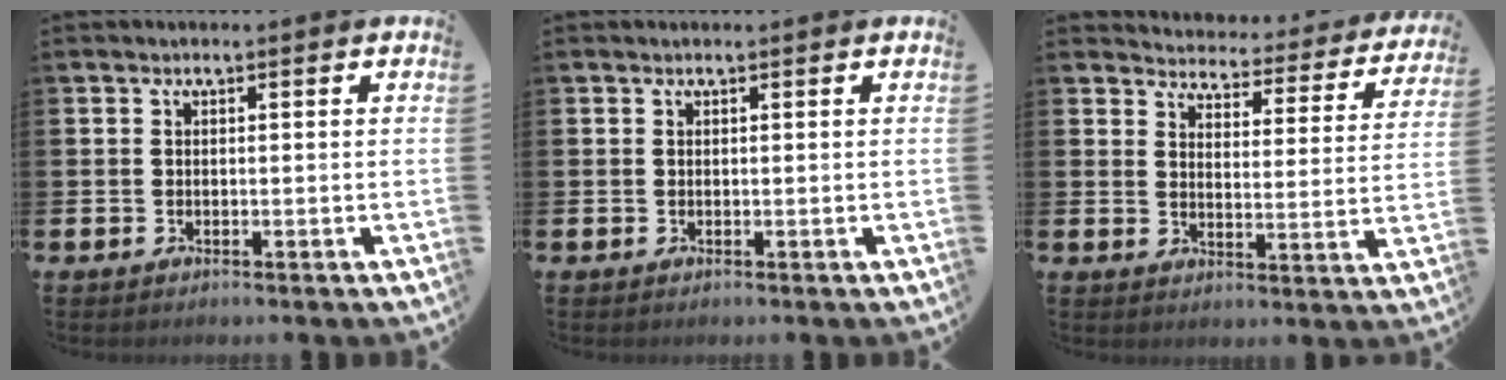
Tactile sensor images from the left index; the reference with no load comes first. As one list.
[{"total": 0.0}, {"total": 3.9, "force": [3.7, 0.9, 0.4], "torque": [-0.026, -0.039, 0.057]}]